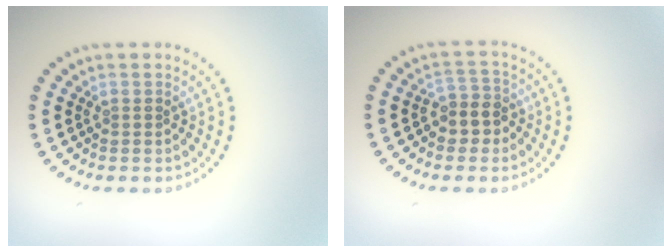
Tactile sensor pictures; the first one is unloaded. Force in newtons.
{"total": 2.6, "press": 2.2, "slide": 1.3}